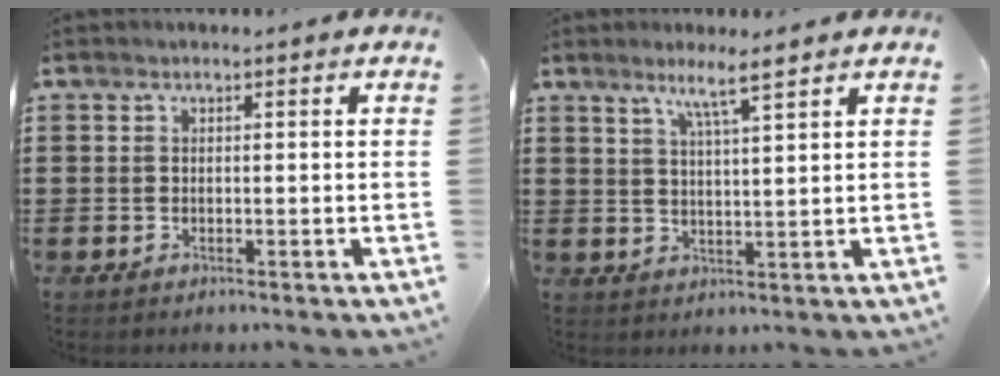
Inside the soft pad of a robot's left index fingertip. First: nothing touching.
{"total": 4.6, "force": [3.4, -0.5, 3.0], "torque": [-0.067, -0.005, 0.058]}